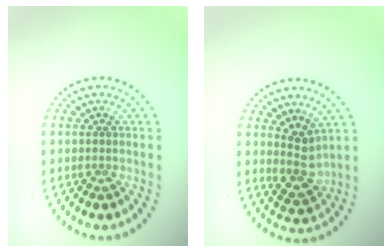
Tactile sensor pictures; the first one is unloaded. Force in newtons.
{"total": 2.5, "press": 1.9, "slide": 1.6}